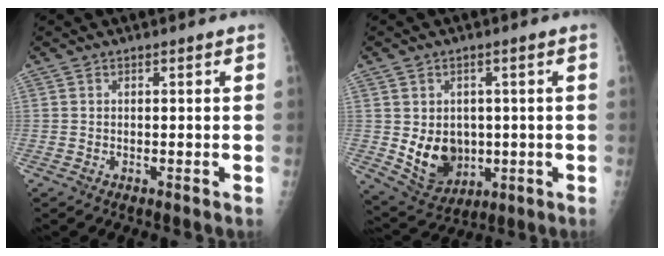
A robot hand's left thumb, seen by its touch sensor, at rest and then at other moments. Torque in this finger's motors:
{"motor_torque": [0.94, 1.00, 0.91, 0.12, 0.10]}